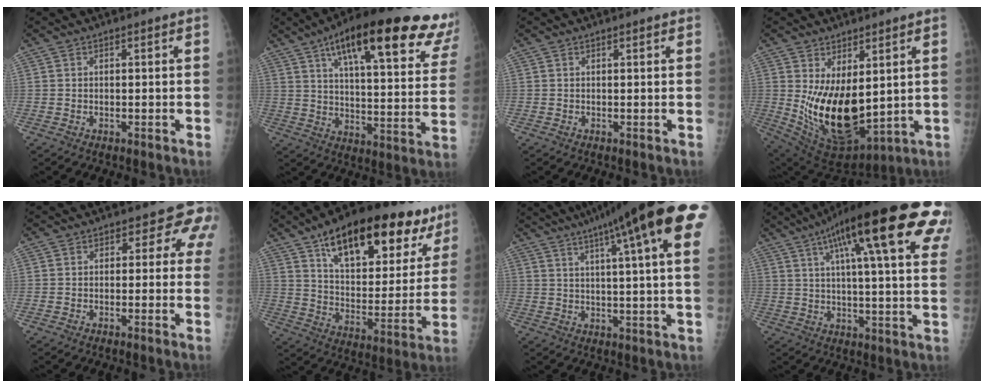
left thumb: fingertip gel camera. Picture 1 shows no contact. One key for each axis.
{"total": 28.7, "fx": 17.9, "fy": 7.2, "fz": 21.2, "tx": -0.278, "ty": -0.036, "tz": 0.248}
{"total": 0.7, "fx": 0.5, "fy": 0.2, "fz": 0.4, "tx": -0.006, "ty": -0.001, "tz": 0.006}
{"total": 16.5, "fx": 1.9, "fy": 8.9, "fz": 13.8, "tx": -0.220, "ty": -0.044, "tz": 0.065}
{"total": 4.5, "fx": 1.6, "fy": 3.4, "fz": 2.6, "tx": 0.013, "ty": 0.001, "tz": -0.002}
{"total": 26.9, "fx": 16.0, "fy": 11.4, "fz": 18.3, "tx": -0.228, "ty": -0.032, "tz": 0.246}
{"total": 24.2, "fx": 12.5, "fy": 3.1, "fz": 20.6, "tx": -0.272, "ty": 0.011, "tz": 0.158}
{"total": 26.5, "fx": 12.8, "fy": 5.6, "fz": 22.6, "tx": -0.313, "ty": 0.006, "tz": 0.173}